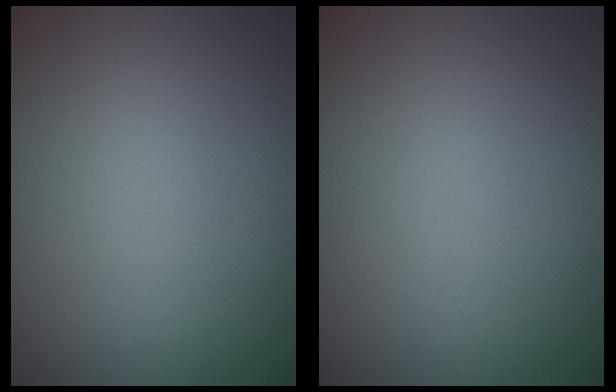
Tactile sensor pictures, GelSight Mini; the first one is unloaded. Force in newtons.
{"total": 0.0}